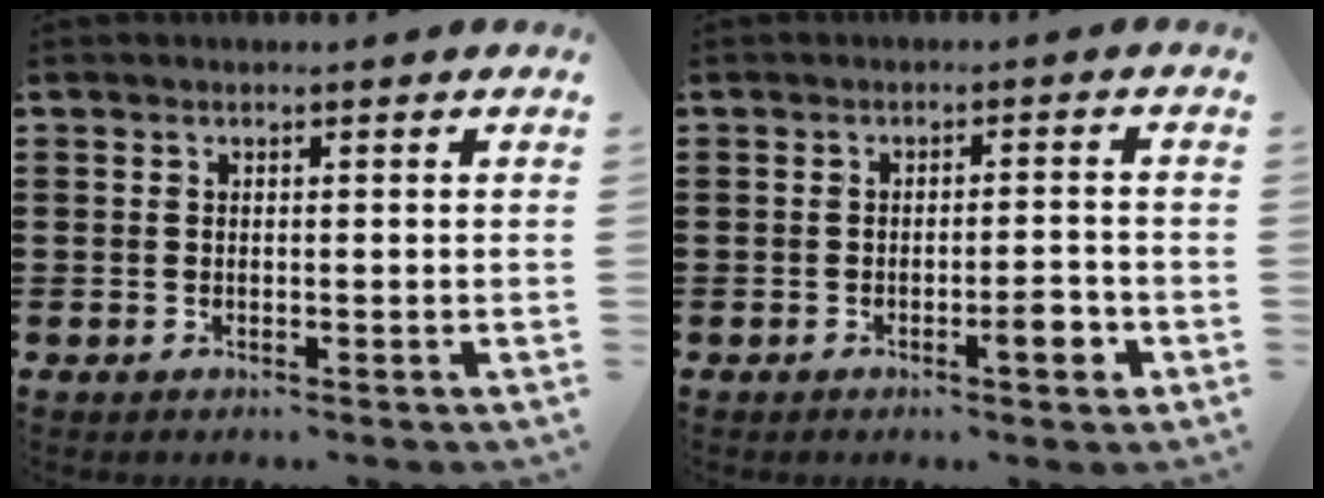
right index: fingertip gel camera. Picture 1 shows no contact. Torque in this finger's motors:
{"motor_torque": [0.70, -0.52, 0.19, 0.09]}